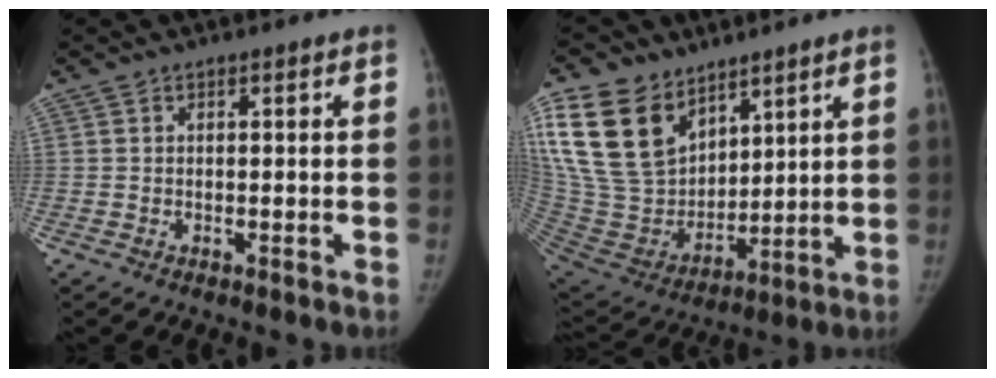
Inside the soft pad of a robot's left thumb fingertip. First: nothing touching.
{"total": 23.9, "force": [12.9, 15.7, 12.6], "torque": [-0.261, -0.027, 0.262]}